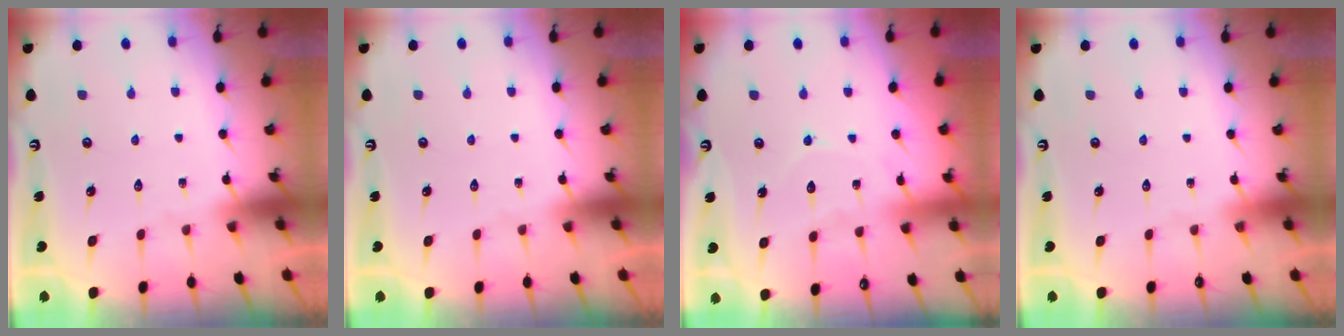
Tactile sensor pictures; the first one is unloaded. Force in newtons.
{"total": 0.0}
{"total": 6.5, "press": 6.4, "slide": 0.7}
{"total": 0.0}